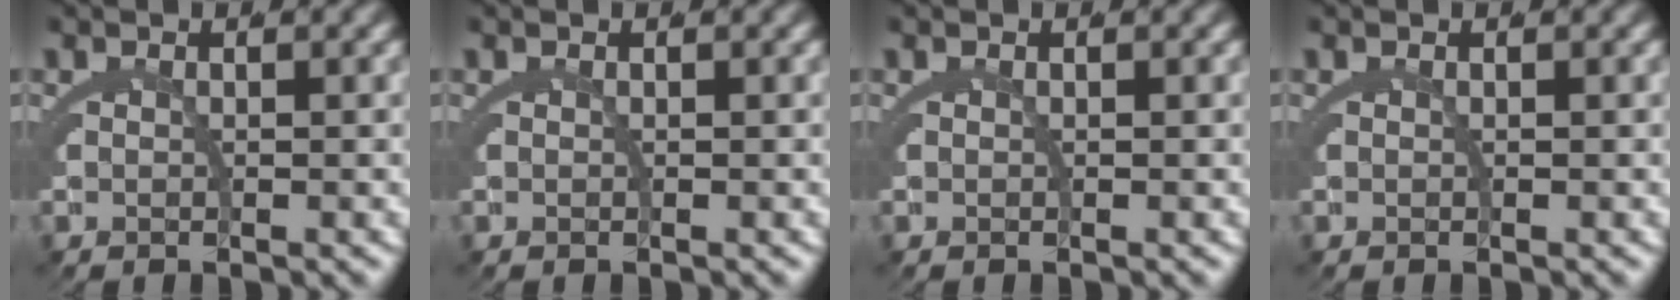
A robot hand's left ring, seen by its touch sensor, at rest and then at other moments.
{"total": 0.0}
{"total": 0.0}
{"total": 0.0}